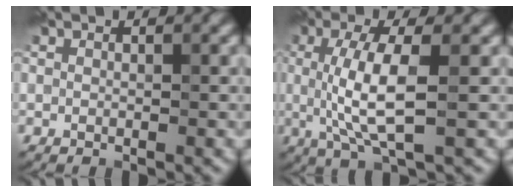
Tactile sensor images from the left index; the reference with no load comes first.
{"total": 5.6, "force": [0.2, 1.5, 5.4], "torque": [-0.115, -0.003, 0.004]}